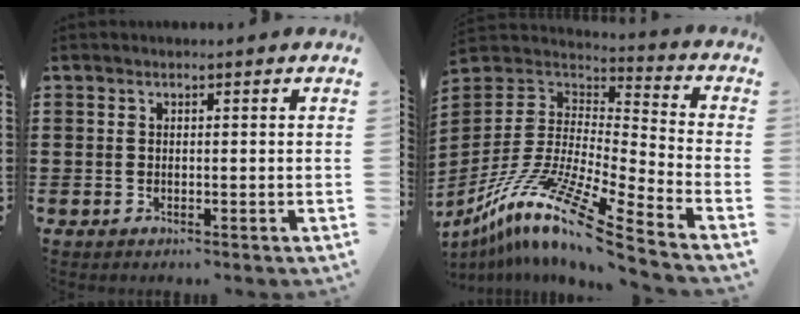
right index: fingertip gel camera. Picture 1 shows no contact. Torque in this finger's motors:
{"motor_torque": [0.57, 0.83, -0.19, -0.12]}